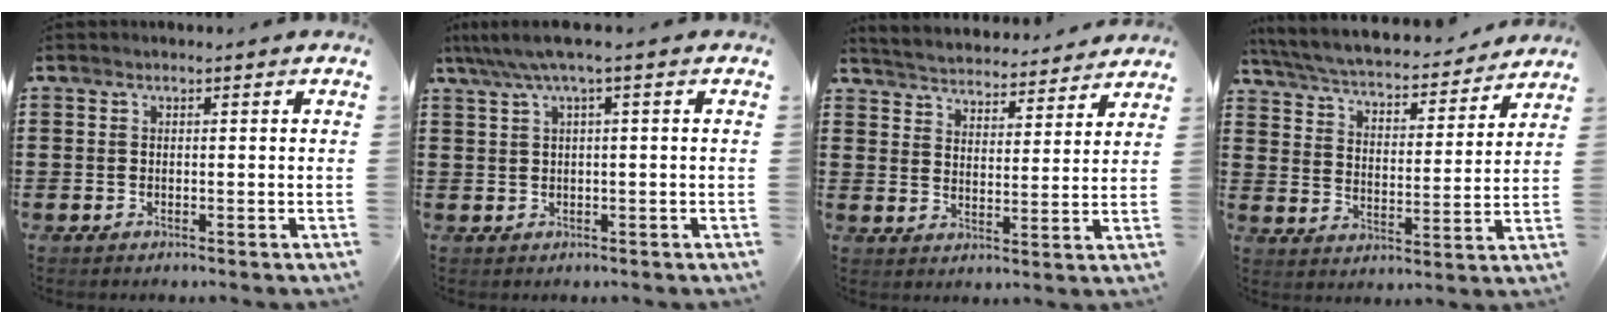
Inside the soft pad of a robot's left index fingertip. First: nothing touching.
{"total": 2.7, "force": [0.6, -0.1, 2.7], "torque": [-0.052, -0.002, 0.007]}
{"total": 4.2, "force": [4.2, -0.2, -0.3], "torque": [-0.018, -0.034, 0.069]}
{"total": 4.9, "force": [4.7, 0.1, 1.4], "torque": [-0.051, -0.036, 0.075]}